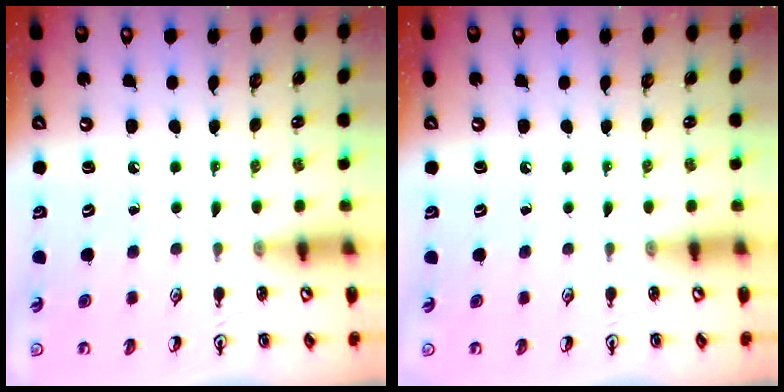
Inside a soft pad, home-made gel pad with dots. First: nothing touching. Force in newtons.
{"total": 0.0}